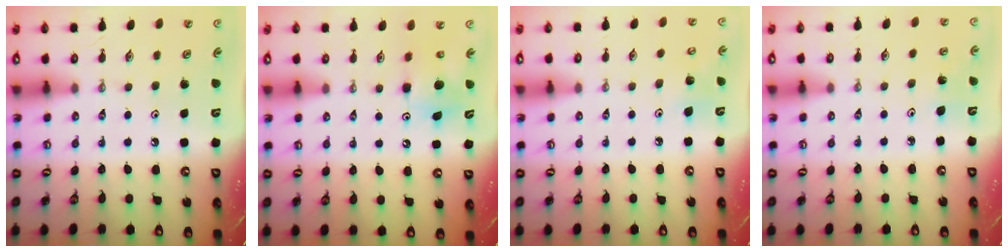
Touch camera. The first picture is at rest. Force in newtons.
{"total": 7.9, "press": 7.9, "slide": 0.8}
{"total": 7.3, "press": 7.0, "slide": 2.0}
{"total": 3.7, "press": 3.4, "slide": 1.4}